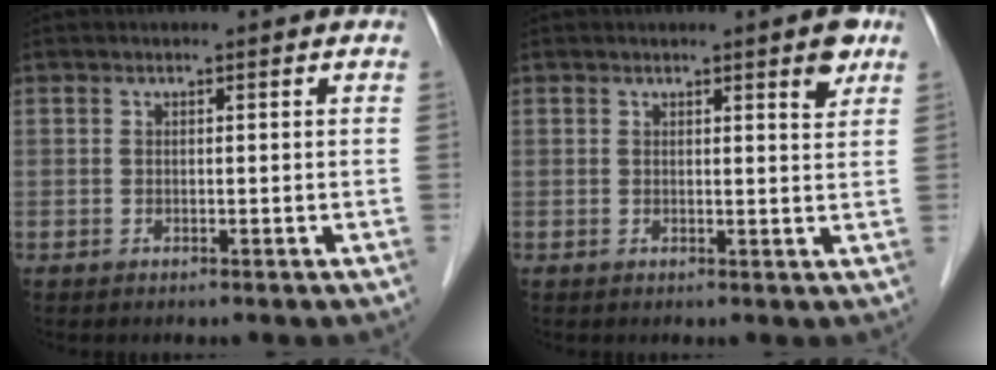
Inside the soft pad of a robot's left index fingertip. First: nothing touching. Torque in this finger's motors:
{"motor_torque": [0.27, -0.23, 0.13, 0.03]}